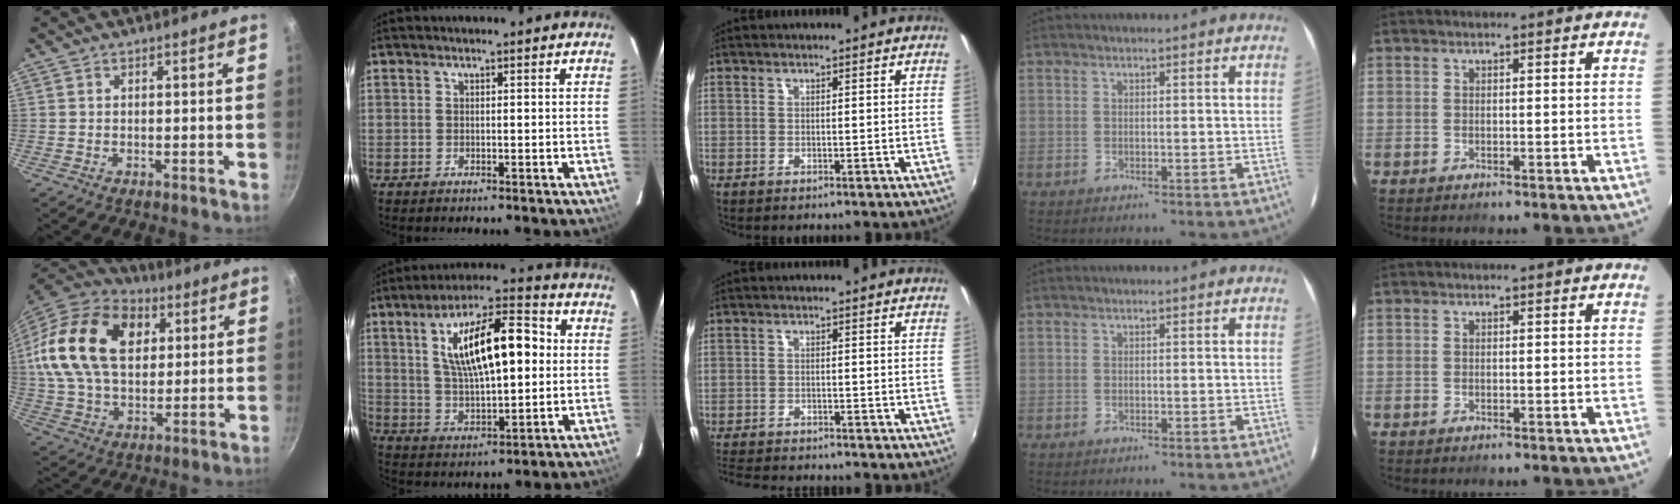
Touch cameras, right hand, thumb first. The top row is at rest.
{"thumb": {"total": 25.2, "force": [7.0, 16.6, 17.5], "torque": [-0.309, 0.009, 0.116]}, "index": {"total": 17.3, "force": [3.5, 6.2, 15.8], "torque": [-0.271, 0.025, 0.064]}, "middle": {"total": 7.6, "force": [-7.1, 1.5, 2.4], "torque": [-0.070, -0.015, -0.117]}}